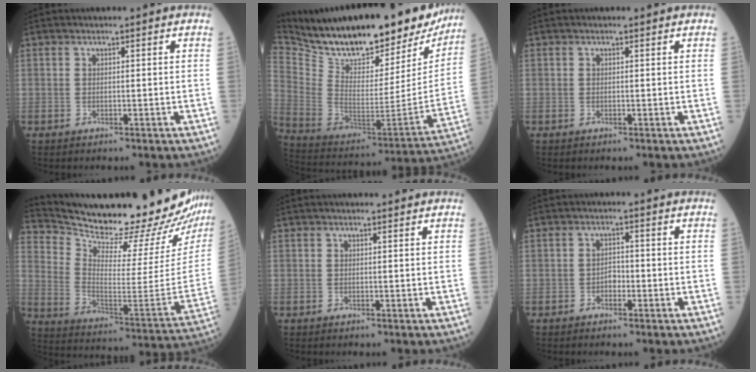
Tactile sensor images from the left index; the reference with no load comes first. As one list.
[{"total": 29.9, "force": [24.2, 9.8, 14.5], "torque": [-0.260, -0.027, 0.351]}, {"total": 0.7, "force": [0.7, 0.1, 0.2], "torque": [-0.004, 0.006, 0.009]}, {"total": 26.8, "force": [24.8, 3.1, 9.6], "torque": [-0.172, -0.124, 0.339]}, {"total": 1.3, "force": [1.2, 0.2, 0.5], "torque": [-0.007, 0.009, 0.016]}, {"total": 1.6, "force": [-0.9, 1.0, 0.9], "torque": [-0.008, 0.003, -0.019]}]